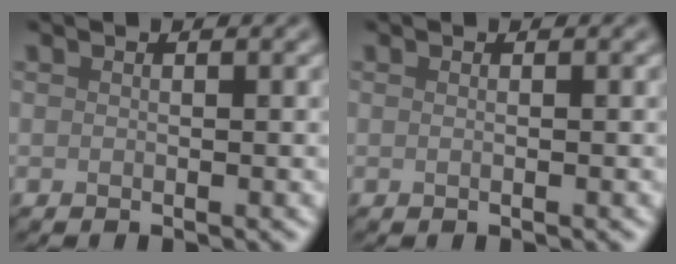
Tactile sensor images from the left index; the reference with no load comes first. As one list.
[{"total": 0.6, "force": [0.1, 0.2, 0.5], "torque": [-0.007, -0.001, -0.004]}]